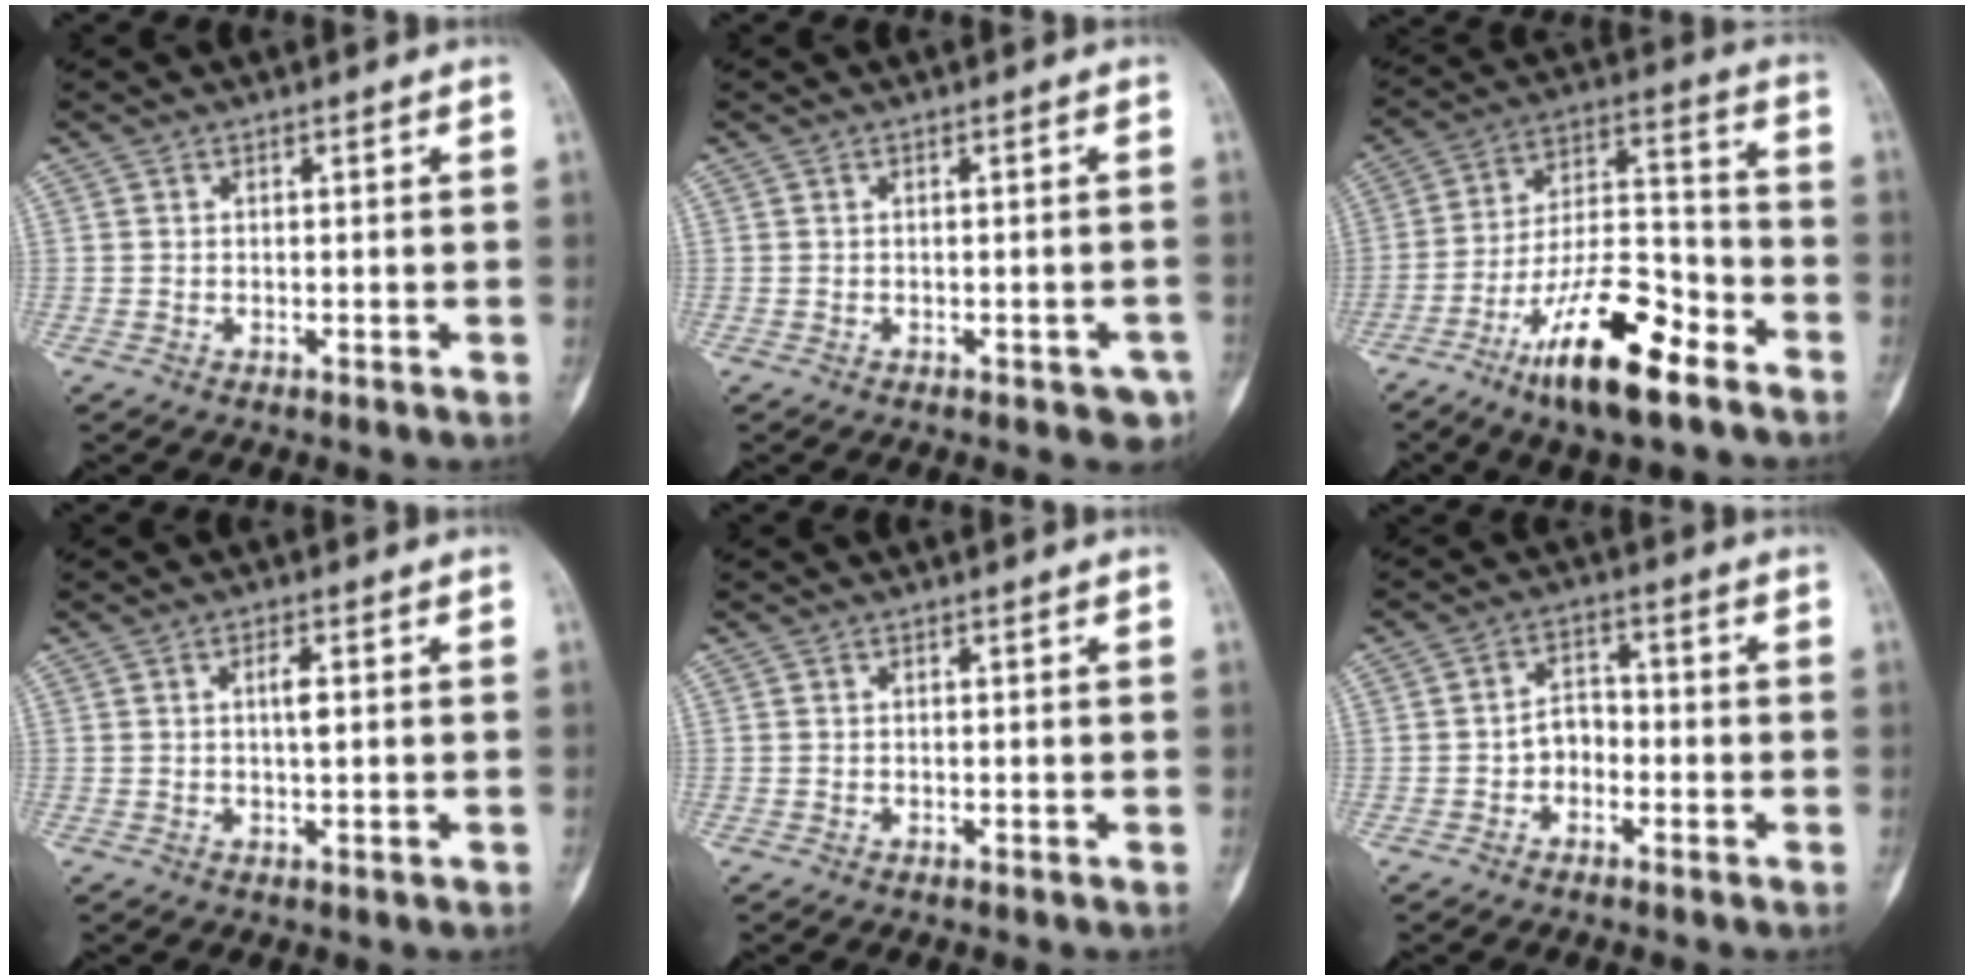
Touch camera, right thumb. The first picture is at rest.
{"total": 3.1, "force": [-1.5, 1.5, 2.3], "torque": [-0.016, 0.007, -0.014]}
{"total": 17.8, "force": [-10.6, 5.7, 13.1], "torque": [-0.224, 0.072, -0.188]}
{"total": 2.8, "force": [0.4, 0.9, 2.6], "torque": [-0.045, 0.001, 0.005]}
{"total": 0.0}
{"total": 4.3, "force": [-1.4, 3.3, 2.3], "torque": [-0.020, 0.023, -0.034]}